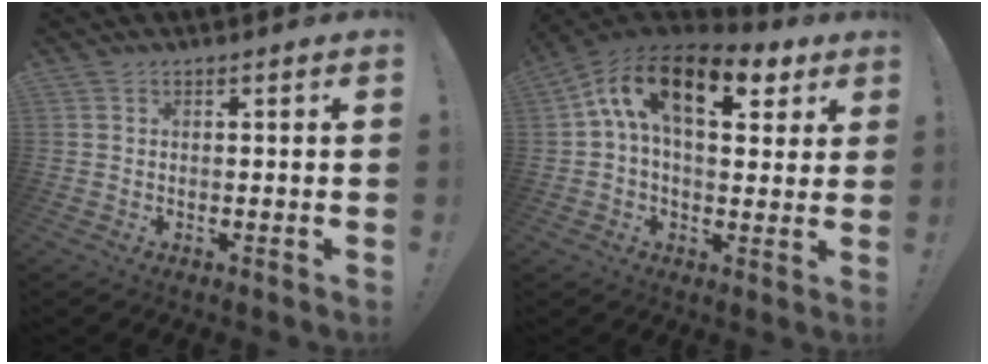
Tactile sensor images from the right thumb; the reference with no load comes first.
{"total": 17.6, "force": [6.8, 9.2, 13.4], "torque": [-0.223, -0.021, 0.111]}